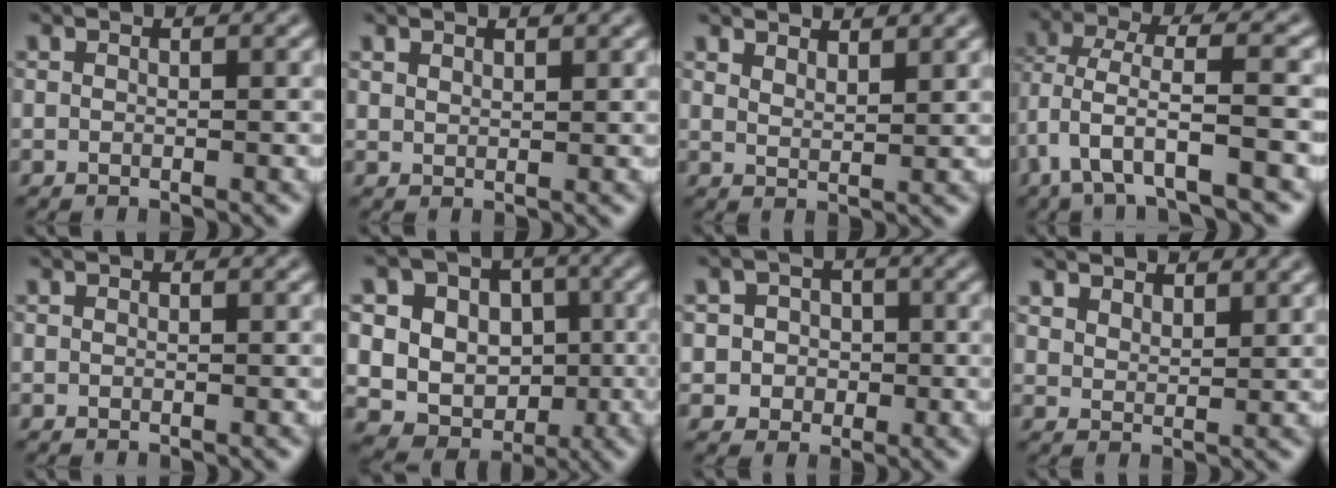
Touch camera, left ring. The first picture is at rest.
{"total": 1.1, "force": [1.0, 0.4, 0.2], "torque": [-0.005, 0.000, 0.021]}
{"total": 2.7, "force": [2.5, 0.5, 0.9], "torque": [-0.011, 0.001, 0.042]}
{"total": 6.4, "force": [-2.9, 1.7, 5.5], "torque": [-0.109, 0.005, -0.058]}
{"total": 0.0}
{"total": 12.2, "force": [2.1, 10.9, 5.0], "torque": [-0.107, 0.038, 0.030]}
{"total": 3.4, "force": [-0.1, 3.3, 0.8], "torque": [0.003, 0.012, -0.011]}
{"total": 3.2, "force": [2.9, 1.2, 0.7], "torque": [-0.024, -0.005, 0.057]}